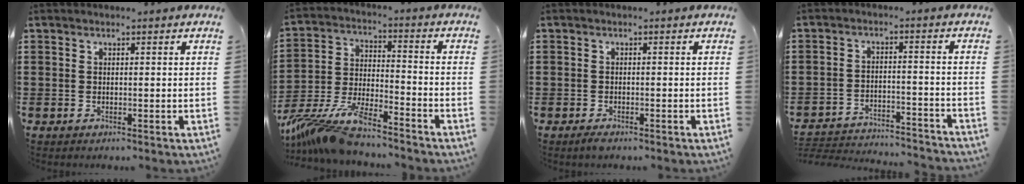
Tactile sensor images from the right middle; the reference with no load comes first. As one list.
[{"total": 10.9, "force": [-9.4, 1.4, 5.3], "torque": [-0.128, 0.002, -0.191]}, {"total": 0.8, "force": [-0.7, 0.4, 0.3], "torque": [-0.007, -0.003, -0.014]}, {"total": 3.7, "force": [-3.6, 0.3, 0.6], "torque": [-0.025, 0.001, -0.080]}]